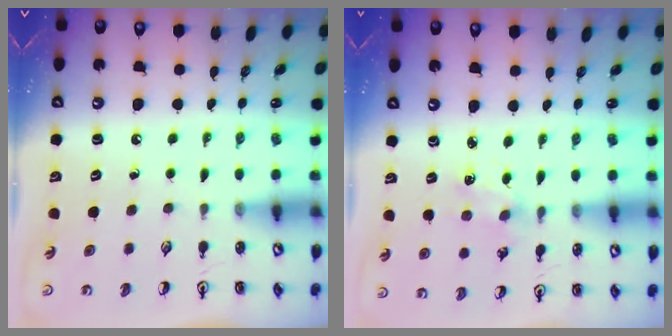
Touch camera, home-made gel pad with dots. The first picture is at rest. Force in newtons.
{"total": 1.5, "press": 1.5, "slide": 0.3}